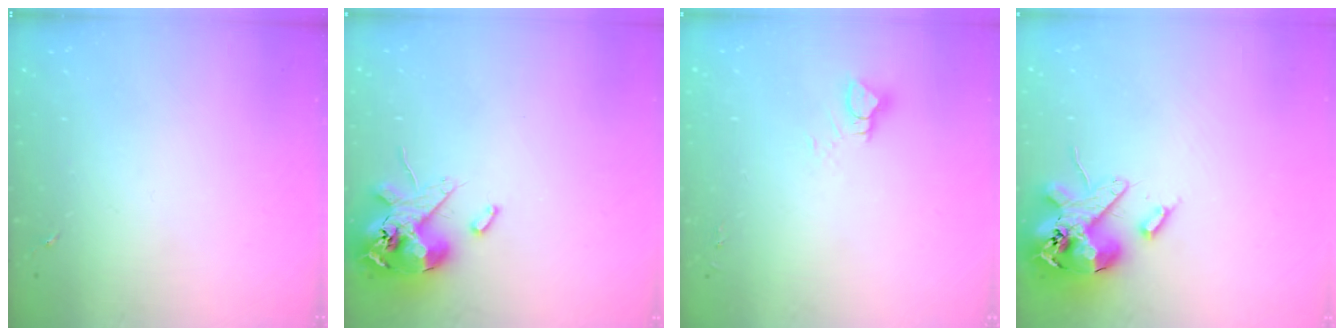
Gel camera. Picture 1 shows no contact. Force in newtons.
{"total": 14.1, "press": 13.9, "slide": 2.5}
{"total": 4.6, "press": 4.5, "slide": 0.5}
{"total": 16.3, "press": 16.1, "slide": 2.7}